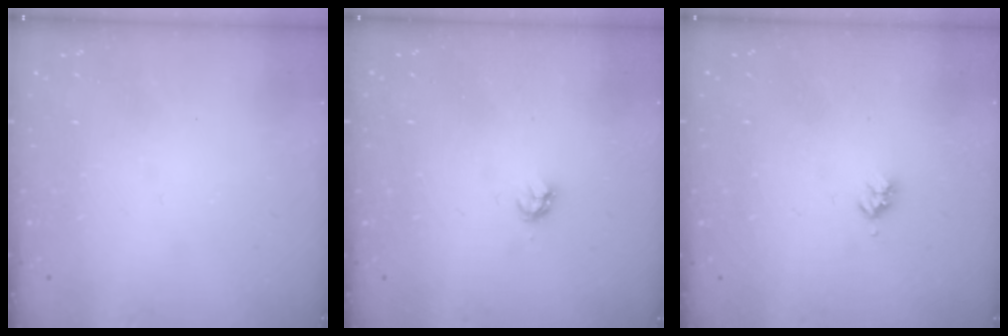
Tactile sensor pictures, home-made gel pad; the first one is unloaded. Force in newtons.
{"total": 2.4, "press": 2.4, "slide": 0.3}
{"total": 3.1, "press": 3.0, "slide": 0.4}